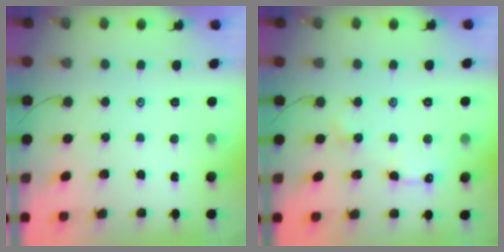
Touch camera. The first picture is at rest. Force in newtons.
{"total": 4.8, "press": 4.8, "slide": 0.5}